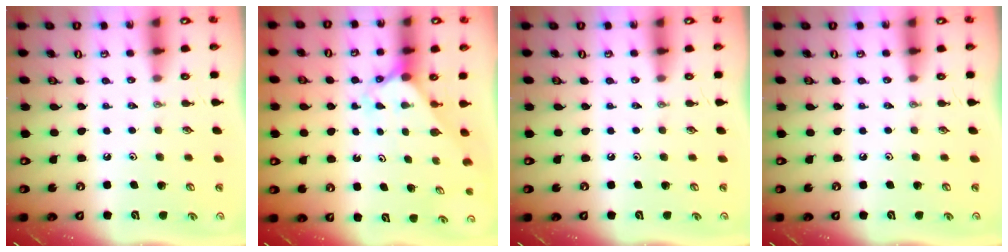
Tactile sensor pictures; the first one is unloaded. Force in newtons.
{"total": 2.2, "press": 2.2, "slide": 0.2}
{"total": 0.0}
{"total": 0.0}